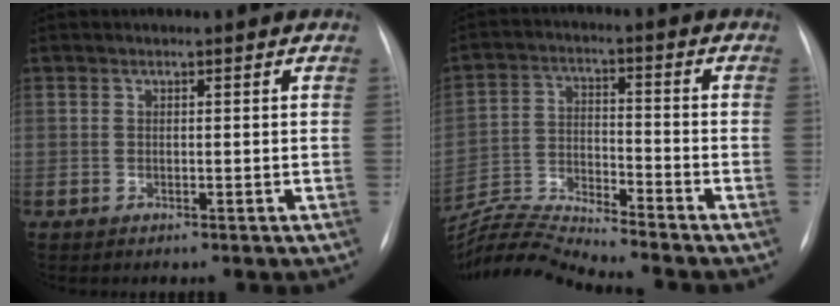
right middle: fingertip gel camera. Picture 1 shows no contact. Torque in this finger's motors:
{"motor_torque": [0.06, -1.04, 0.04, 0.04]}